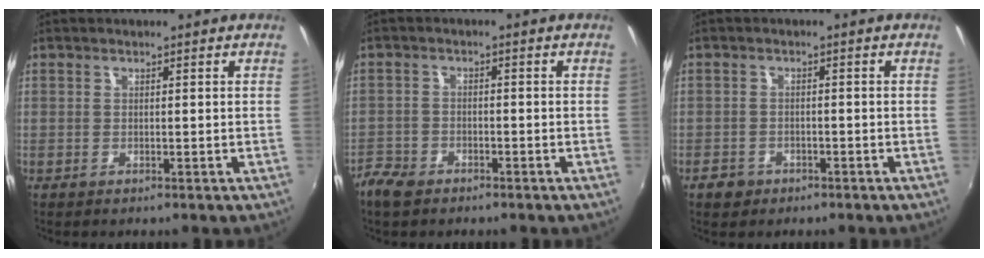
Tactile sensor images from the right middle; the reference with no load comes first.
{"total": 5.7, "force": [-4.4, 3.0, 2.0], "torque": [-0.064, -0.005, -0.083]}
{"total": 3.0, "force": [-1.9, 2.2, 0.8], "torque": [-0.026, 0.003, -0.030]}